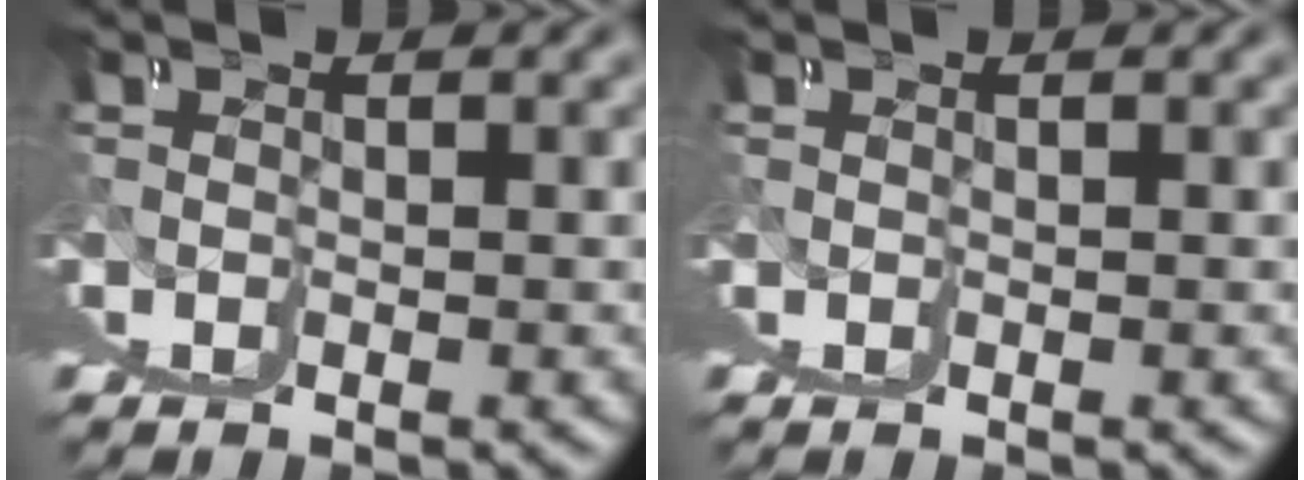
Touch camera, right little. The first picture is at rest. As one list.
[{"total": 0.0}]